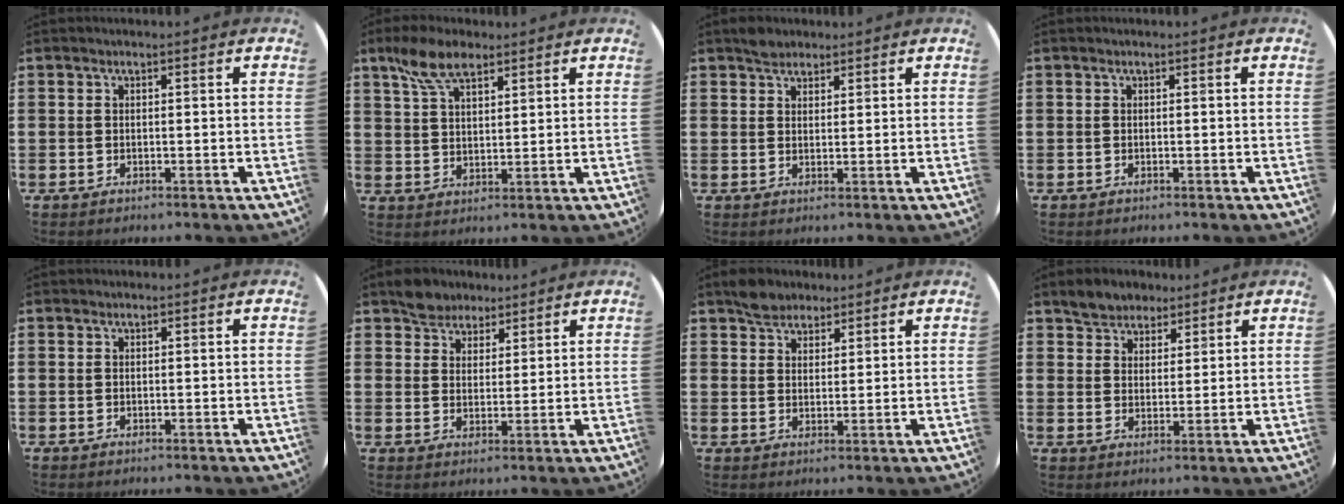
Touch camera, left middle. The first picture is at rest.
{"total": 7.0, "force": [4.9, 3.0, 4.0], "torque": [-0.090, 0.002, 0.091]}
{"total": 2.3, "force": [2.1, 1.0, 0.0], "torque": [0.004, 0.001, 0.039]}
{"total": 0.0}
{"total": 0.0}
{"total": 4.1, "force": [3.6, 1.9, -0.2], "torque": [-0.010, 0.003, 0.071]}
{"total": 3.5, "force": [3.0, 1.7, 0.3], "torque": [-0.015, 0.008, 0.059]}
{"total": 4.0, "force": [3.5, 2.0, -0.1], "torque": [-0.013, 0.003, 0.067]}